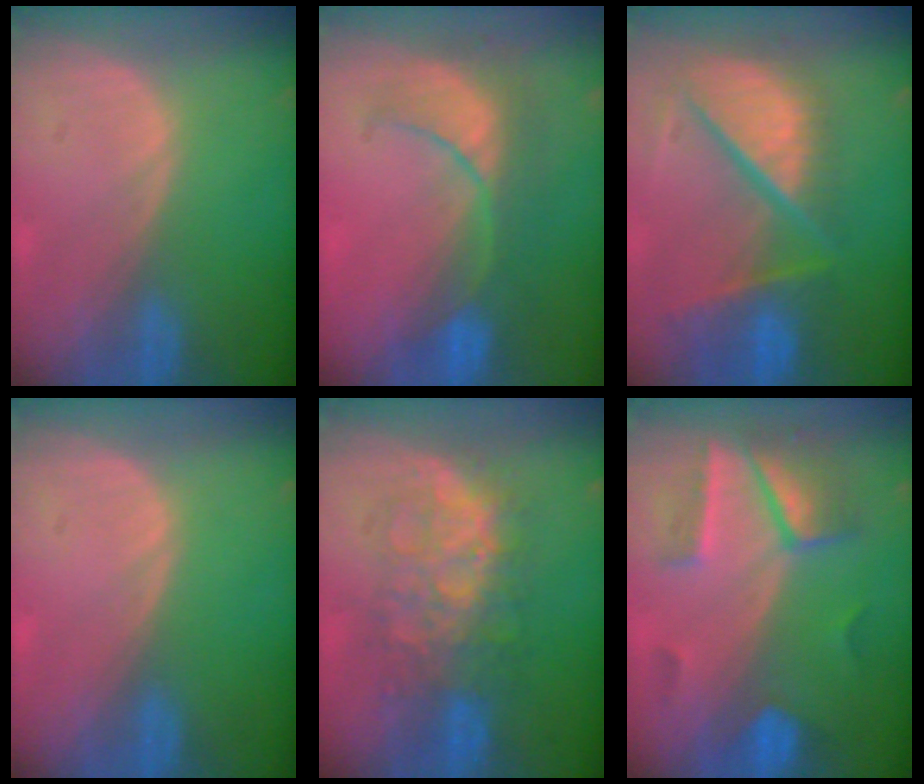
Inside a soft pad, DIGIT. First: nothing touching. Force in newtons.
{"total": 8.1, "press": 7.9, "slide": 1.6}
{"total": 11.7, "press": 10.0, "slide": 6.1}
{"total": 0.0}
{"total": 8.3, "press": 8.3, "slide": 0.2}
{"total": 6.8, "press": 6.8, "slide": 0.2}